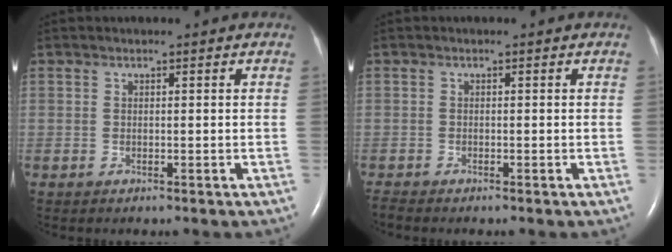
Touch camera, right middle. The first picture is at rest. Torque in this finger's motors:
{"motor_torque": [0.13, -0.14, -0.02, -0.01]}